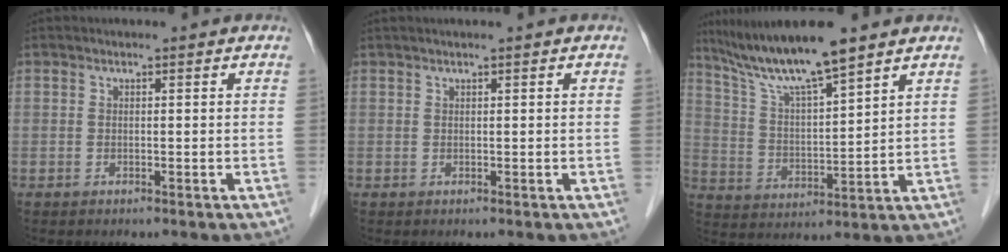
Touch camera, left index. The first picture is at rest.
{"total": 0.8, "force": [0.6, -0.2, 0.5], "torque": [-0.012, 0.010, 0.016]}
{"total": 11.2, "force": [9.2, -0.3, 6.5], "torque": [-0.129, 0.005, 0.175]}